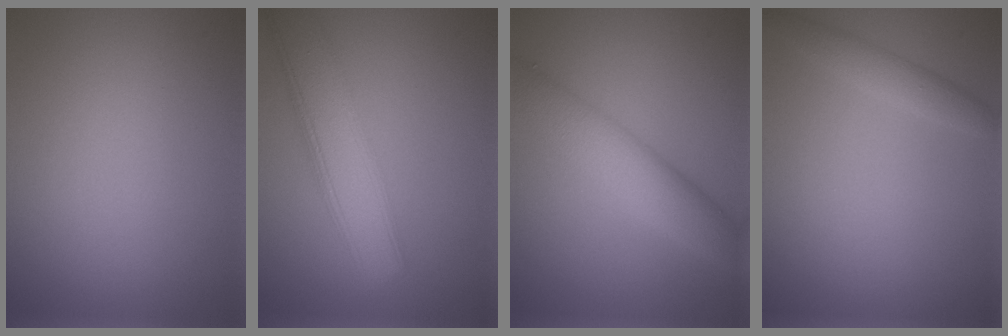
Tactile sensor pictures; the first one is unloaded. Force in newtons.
{"total": 6.4, "press": 6.4, "slide": 0.3}
{"total": 6.0, "press": 6.0, "slide": 0.0}
{"total": 1.8, "press": 1.8, "slide": 0.2}